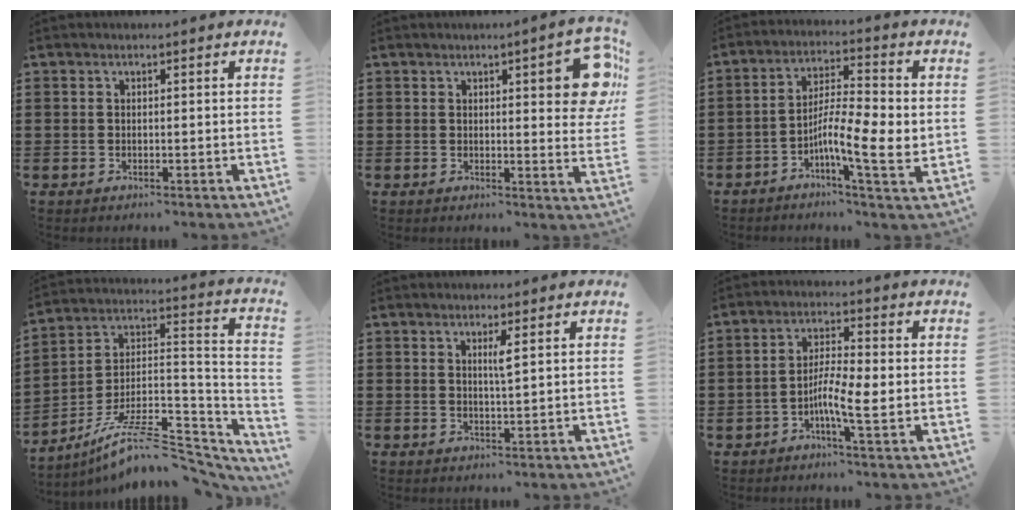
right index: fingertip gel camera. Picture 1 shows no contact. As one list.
[{"total": 8.0, "force": [3.0, 2.1, 7.1], "torque": [-0.088, -0.008, 0.043]}, {"total": 9.2, "force": [-1.9, 2.2, 8.7], "torque": [-0.165, -0.007, -0.037]}, {"total": 11.7, "force": [-8.6, 3.2, 7.3], "torque": [-0.121, 0.021, -0.160]}, {"total": 2.1, "force": [0.9, 0.0, 1.9], "torque": [-0.039, -0.002, 0.014]}, {"total": 5.7, "force": [-1.6, 1.2, 5.3], "torque": [-0.102, -0.002, -0.032]}]